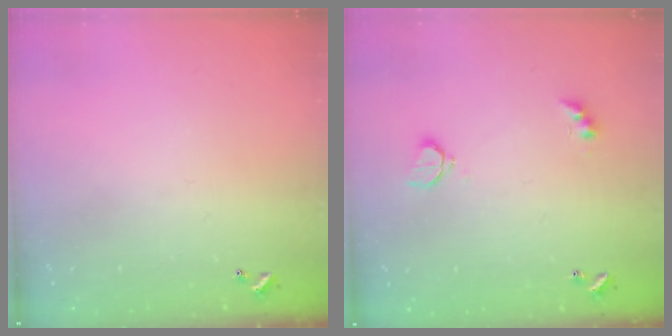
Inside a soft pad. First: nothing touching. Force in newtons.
{"total": 4.3, "press": 4.3, "slide": 0.8}